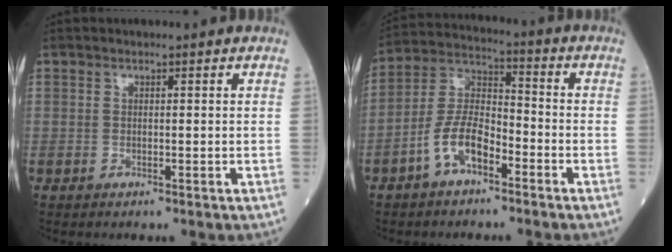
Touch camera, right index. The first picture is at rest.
{"total": 8.8, "force": [-4.5, 3.7, 6.6], "torque": [-0.142, 0.017, -0.090]}